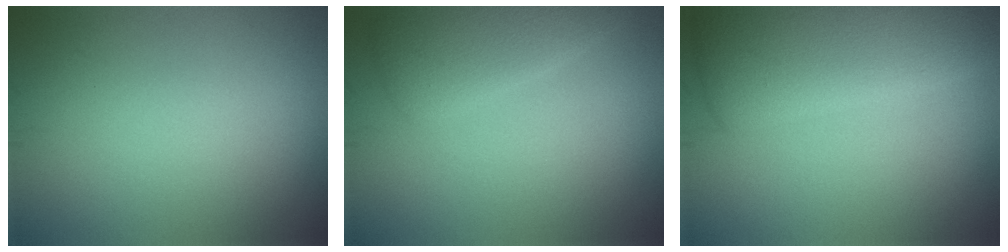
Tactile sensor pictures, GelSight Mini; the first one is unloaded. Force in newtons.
{"total": 3.5, "press": 3.5, "slide": 0.1}
{"total": 8.5, "press": 8.5, "slide": 0.2}